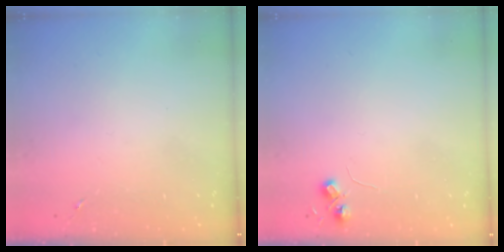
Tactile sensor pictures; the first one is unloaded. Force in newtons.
{"total": 5.2, "press": 5.2, "slide": 0.7}